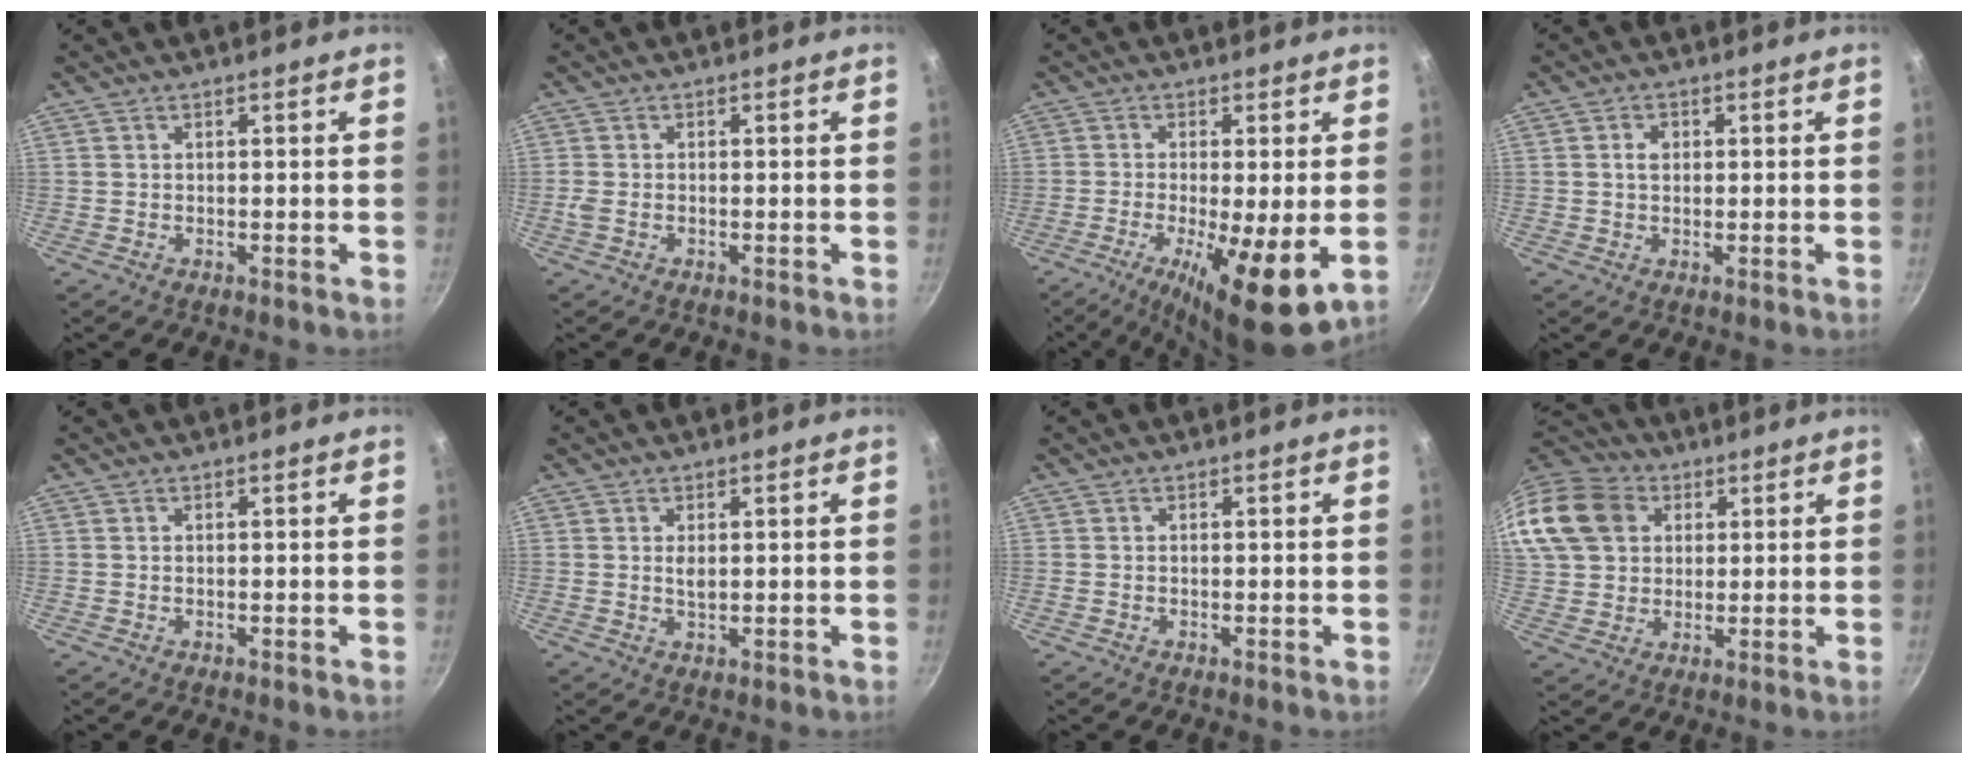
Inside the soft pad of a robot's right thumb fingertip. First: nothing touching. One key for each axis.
{"total": 1.4, "fx": -0.4, "fy": 0.8, "fz": 1.1, "tx": -0.028, "ty": 0.000, "tz": -0.008}
{"total": 12.5, "fx": -3.1, "fy": 2.8, "fz": 11.8, "tx": -0.206, "ty": -0.016, "tz": -0.046}
{"total": 2.4, "fx": 0.4, "fy": 1.8, "fz": 1.6, "tx": -0.019, "ty": 0.003, "tz": 0.006}
{"total": 0.0}
{"total": 1.8, "fx": 0.5, "fy": 0.8, "fz": 1.5, "tx": -0.026, "ty": -0.003, "tz": 0.011}
{"total": 0.0}
{"total": 20.0, "fx": 6.4, "fy": 15.9, "fz": 10.3, "tx": -0.224, "ty": 0.030, "tz": 0.117}